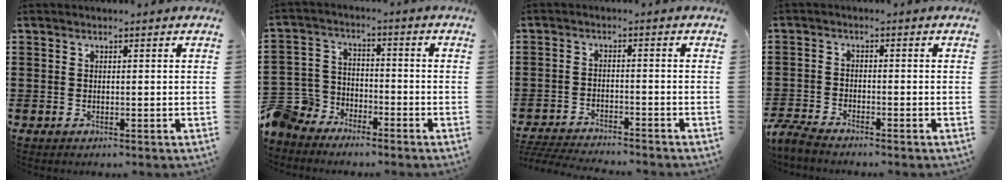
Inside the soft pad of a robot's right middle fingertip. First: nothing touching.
{"total": 7.9, "force": [-7.0, 3.6, 0.9], "torque": [-0.058, 0.012, -0.148]}
{"total": 3.9, "force": [-3.9, 0.1, 0.5], "torque": [-0.024, -0.006, -0.087]}
{"total": 3.3, "force": [-3.2, 0.3, 0.9], "torque": [-0.037, -0.005, -0.071]}